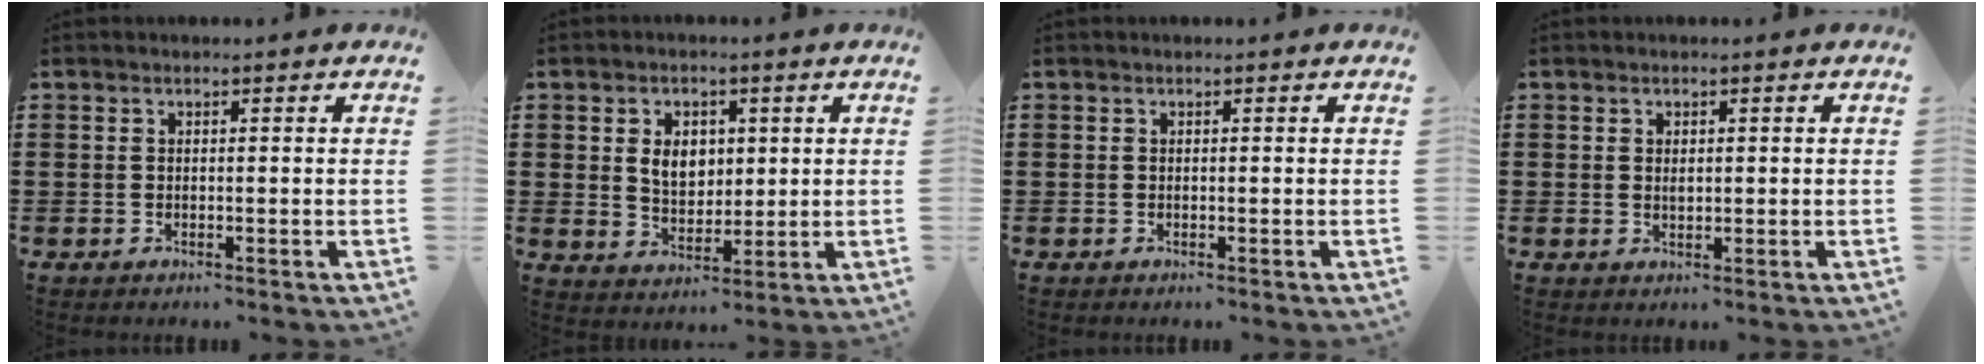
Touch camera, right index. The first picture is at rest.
{"total": 5.5, "force": [1.0, 4.0, 3.6], "torque": [-0.068, 0.007, 0.012]}
{"total": 0.0}
{"total": 1.2, "force": [0.3, 0.7, 0.9], "torque": [-0.019, 0.006, 0.004]}